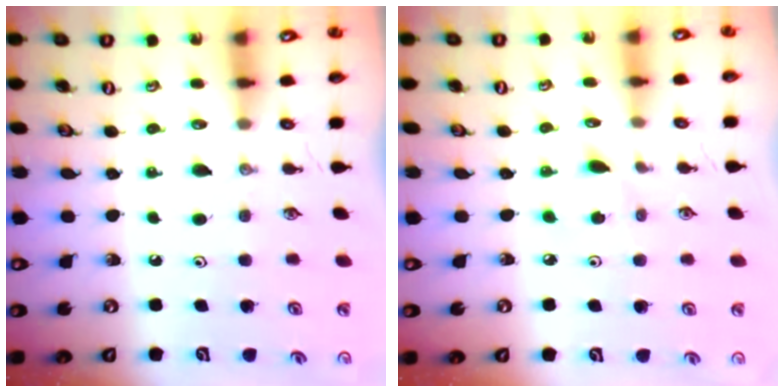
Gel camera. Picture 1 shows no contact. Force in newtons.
{"total": 2.7, "press": 2.7, "slide": 0.4}